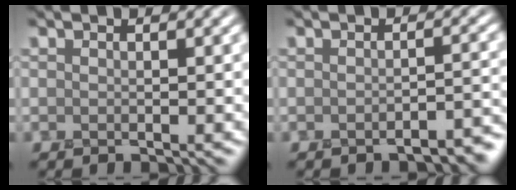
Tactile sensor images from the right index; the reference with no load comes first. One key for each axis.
{"total": 2.4, "fx": -2.0, "fy": 0.6, "fz": 1.2, "tx": -0.007, "ty": 0.003, "tz": -0.029}